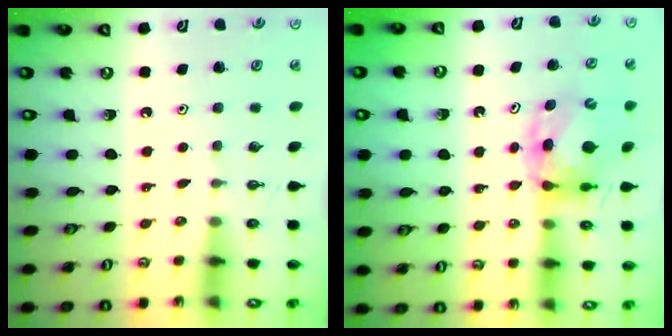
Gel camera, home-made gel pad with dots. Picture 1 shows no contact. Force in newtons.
{"total": 7.1, "press": 7.1, "slide": 0.9}